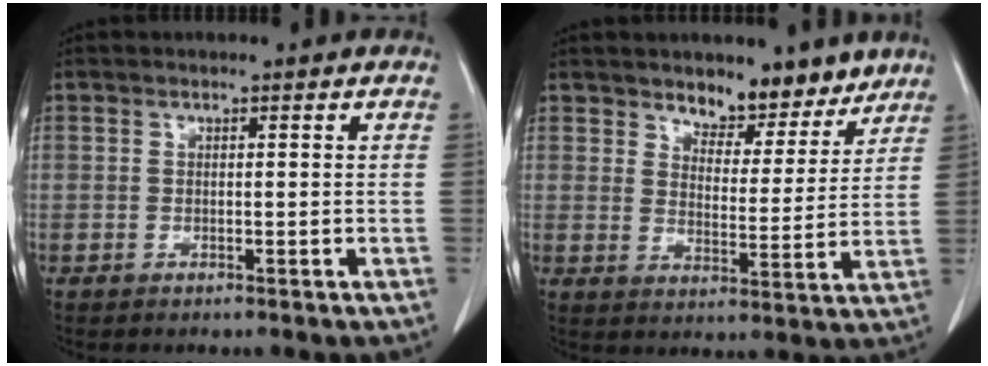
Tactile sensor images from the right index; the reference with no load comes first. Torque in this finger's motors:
{"motor_torque": [0.10, 0.23, 0.04, 0.03]}